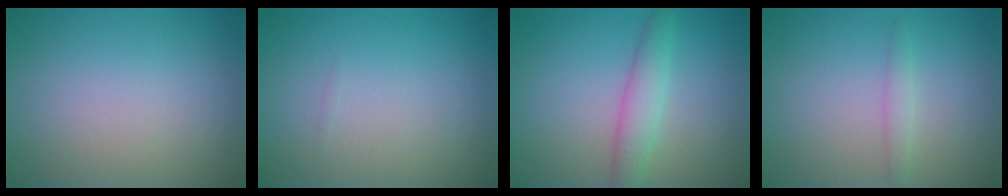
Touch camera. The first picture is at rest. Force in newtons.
{"total": 0.0}
{"total": 2.7, "press": 2.7, "slide": 0.1}
{"total": 1.1, "press": 1.1, "slide": 0.0}